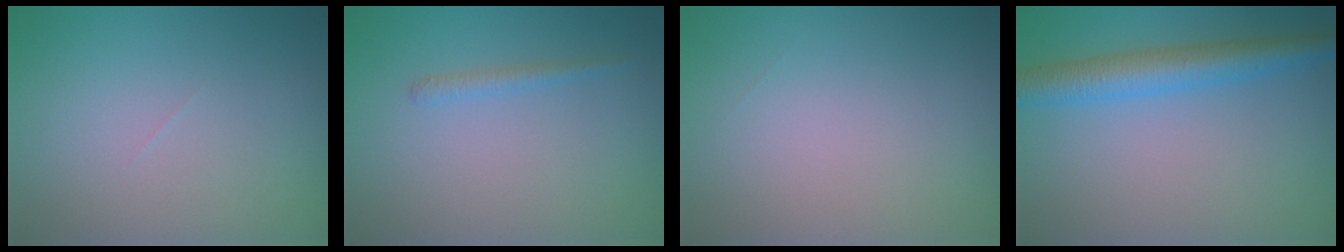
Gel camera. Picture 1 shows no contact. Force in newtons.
{"total": 0.9, "press": 0.9, "slide": 0.1}
{"total": 0.0}
{"total": 4.4, "press": 4.4, "slide": 0.2}